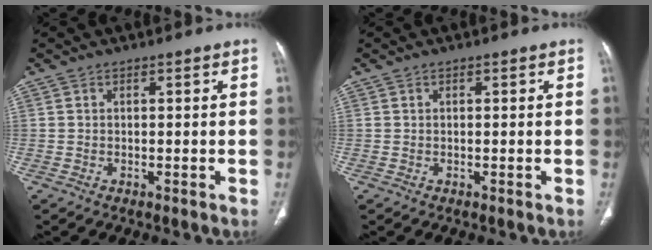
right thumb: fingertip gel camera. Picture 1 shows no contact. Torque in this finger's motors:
{"motor_torque": [0.00, 0.02, -0.15, 0.14, 0.01]}